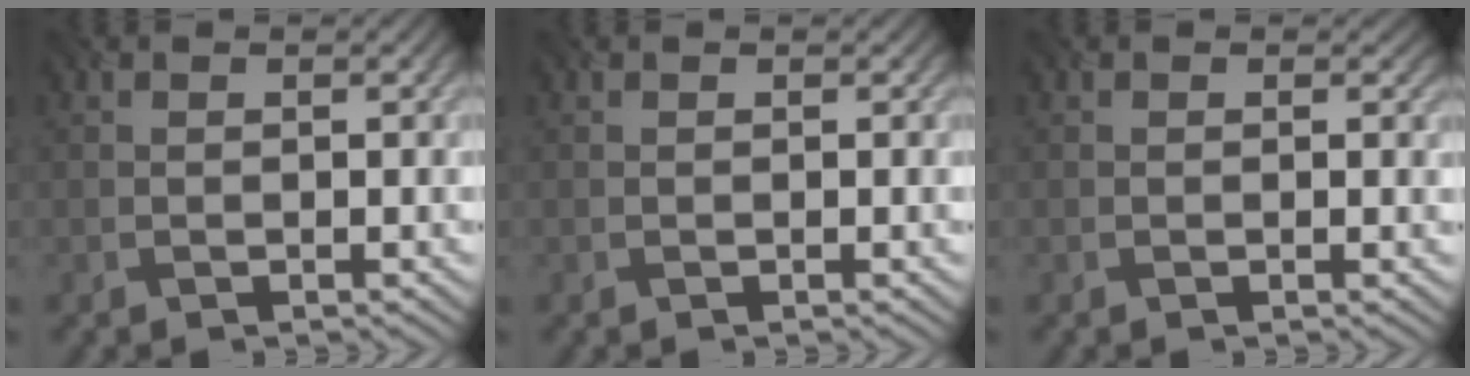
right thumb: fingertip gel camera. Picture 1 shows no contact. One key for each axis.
{"total": 0.0}
{"total": 0.0}